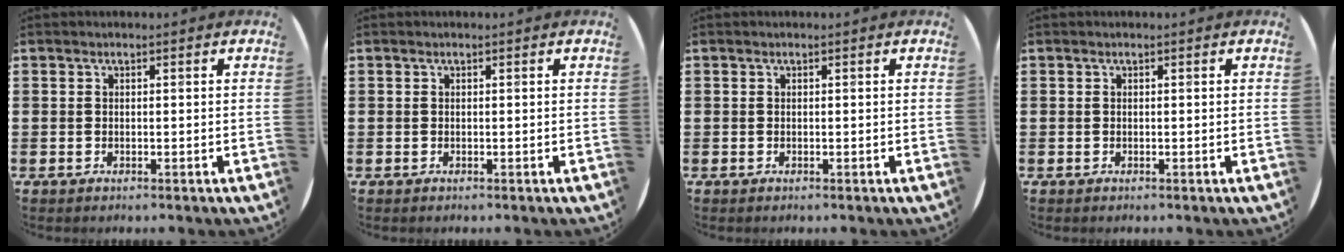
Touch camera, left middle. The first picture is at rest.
{"total": 0.0}
{"total": 0.0}
{"total": 0.0}